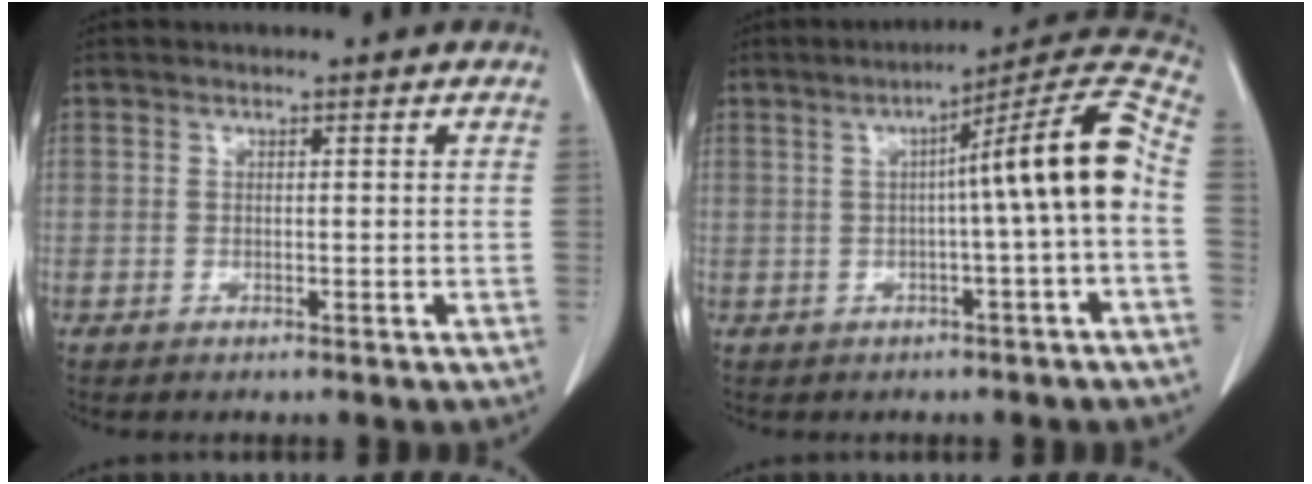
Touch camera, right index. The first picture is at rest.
{"total": 12.1, "force": [-0.2, -0.6, 12.1], "torque": [-0.164, 0.033, -0.008]}